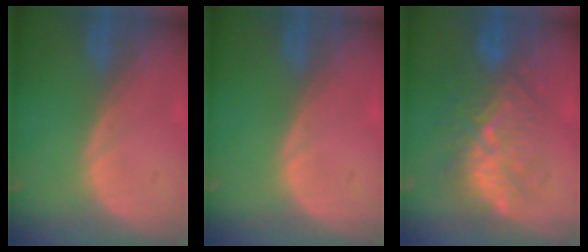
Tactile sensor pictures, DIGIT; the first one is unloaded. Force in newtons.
{"total": 0.0}
{"total": 9.2, "press": 9.0, "slide": 2.1}